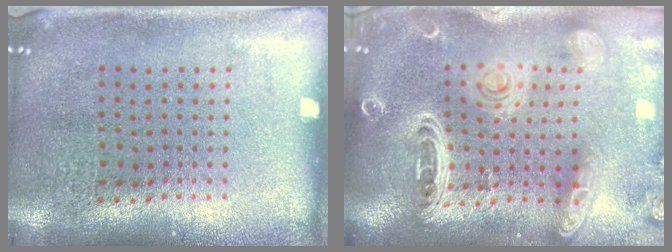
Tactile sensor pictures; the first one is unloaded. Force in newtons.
{"total": 2.3, "press": 2.1, "slide": 0.9}